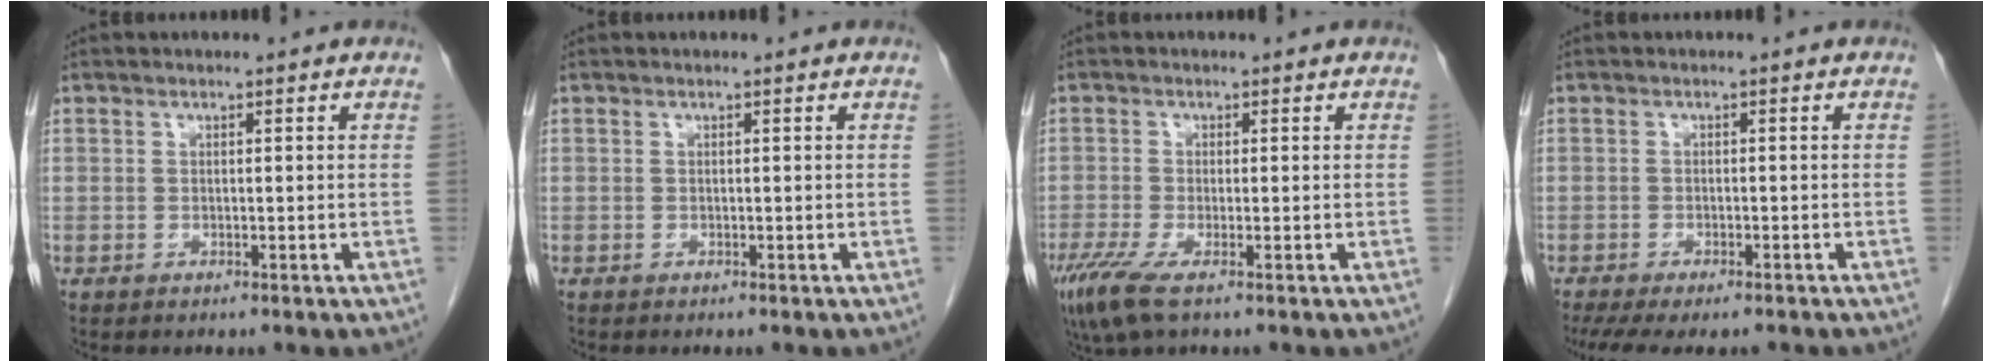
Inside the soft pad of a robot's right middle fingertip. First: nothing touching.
{"total": 0.0}
{"total": 4.6, "force": [-2.6, 0.6, 3.7], "torque": [-0.080, -0.017, -0.048]}
{"total": 10.0, "force": [-8.2, 2.8, 5.0], "torque": [-0.083, -0.012, -0.114]}